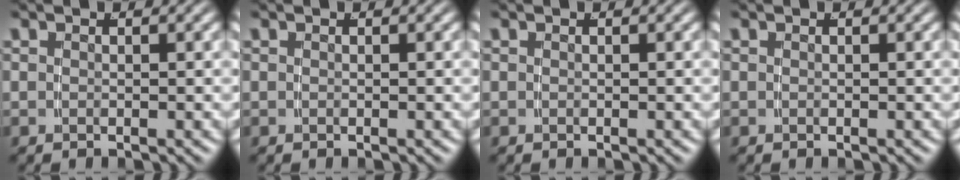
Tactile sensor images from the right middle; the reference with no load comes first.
{"total": 0.0}
{"total": 0.0}
{"total": 0.0}